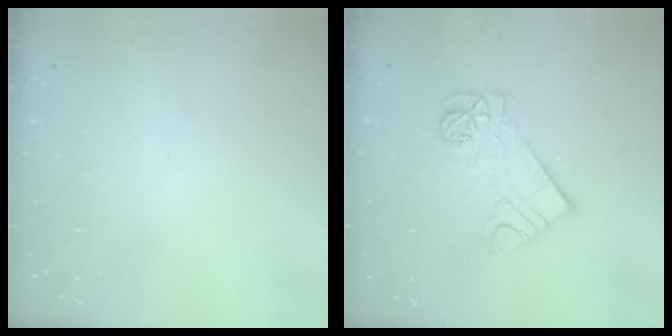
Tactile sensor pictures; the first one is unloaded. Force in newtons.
{"total": 10.7, "press": 10.7, "slide": 0.6}